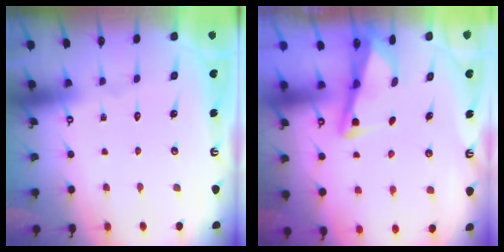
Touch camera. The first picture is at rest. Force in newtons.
{"total": 3.0, "press": 3.0, "slide": 0.4}